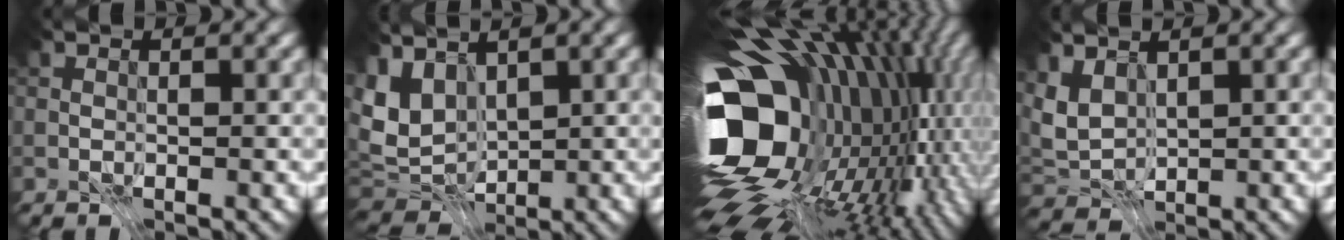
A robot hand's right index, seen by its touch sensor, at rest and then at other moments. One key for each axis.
{"total": 7.8, "fx": 1.6, "fy": 5.5, "fz": 5.3, "tx": -0.107, "ty": 0.010, "tz": 0.040}
{"total": 19.0, "fx": -2.5, "fy": 12.2, "fz": 14.3, "tx": -0.285, "ty": -0.024, "tz": -0.036}
{"total": 3.0, "fx": 1.2, "fy": 1.9, "fz": 2.0, "tx": -0.050, "ty": 0.000, "tz": 0.022}